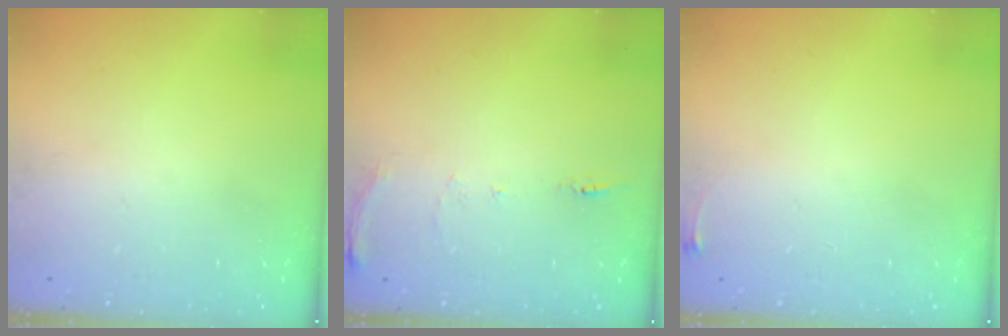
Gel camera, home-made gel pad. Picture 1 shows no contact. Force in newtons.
{"total": 7.4, "press": 7.4, "slide": 0.8}
{"total": 2.6, "press": 2.6, "slide": 0.6}